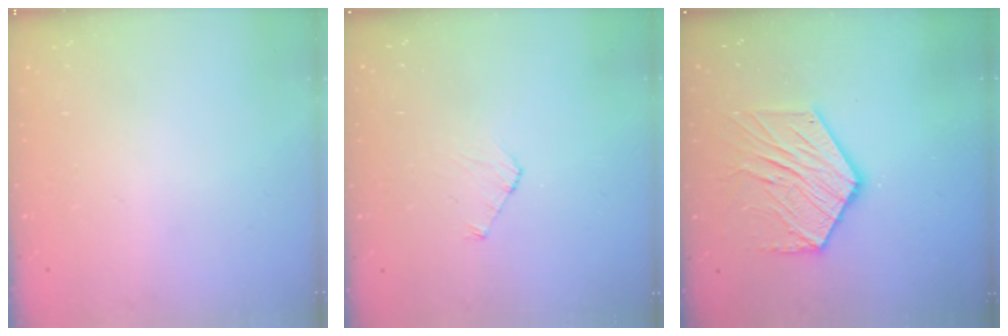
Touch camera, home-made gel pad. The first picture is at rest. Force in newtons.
{"total": 3.8, "press": 3.8, "slide": 0.3}
{"total": 14.3, "press": 14.2, "slide": 1.3}